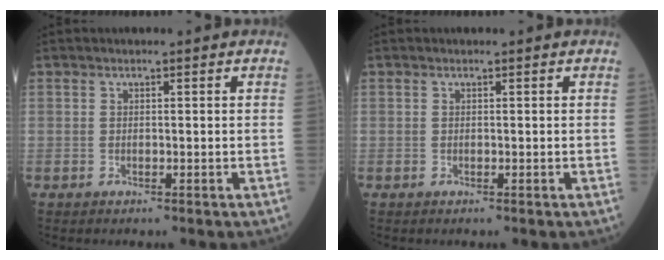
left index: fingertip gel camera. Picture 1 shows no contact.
{"total": 0.0}